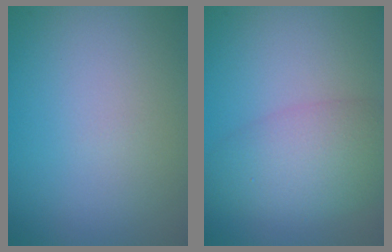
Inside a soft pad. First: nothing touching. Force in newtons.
{"total": 5.4, "press": 5.4, "slide": 0.3}